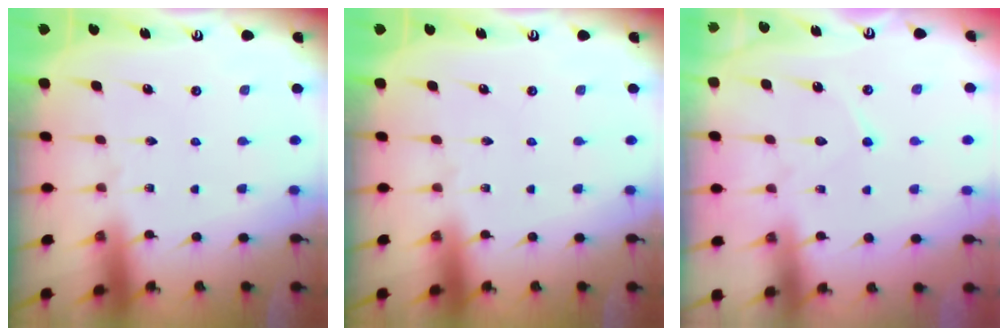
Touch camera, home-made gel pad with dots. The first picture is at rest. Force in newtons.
{"total": 0.0}
{"total": 5.1, "press": 5.1, "slide": 0.6}